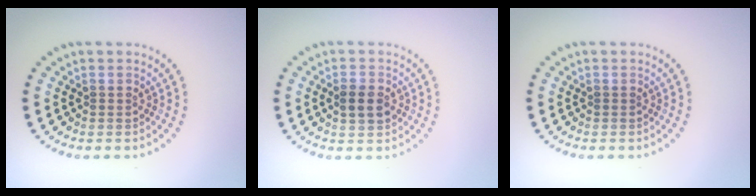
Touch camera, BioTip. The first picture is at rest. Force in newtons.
{"total": 2.3, "press": 2.2, "slide": 0.2}
{"total": 0.0}